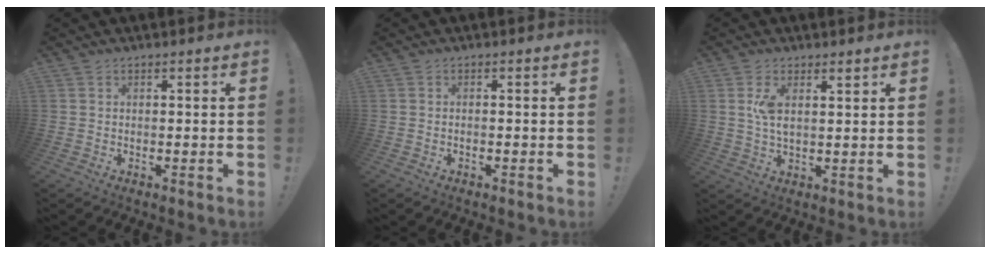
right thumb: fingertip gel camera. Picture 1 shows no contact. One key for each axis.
{"total": 0.6, "fx": -0.5, "fy": 0.2, "fz": 0.3, "tx": -0.003, "ty": 0.002, "tz": -0.009}
{"total": 5.3, "fx": 2.1, "fy": 2.2, "fz": 4.3, "tx": -0.077, "ty": -0.006, "tz": 0.035}